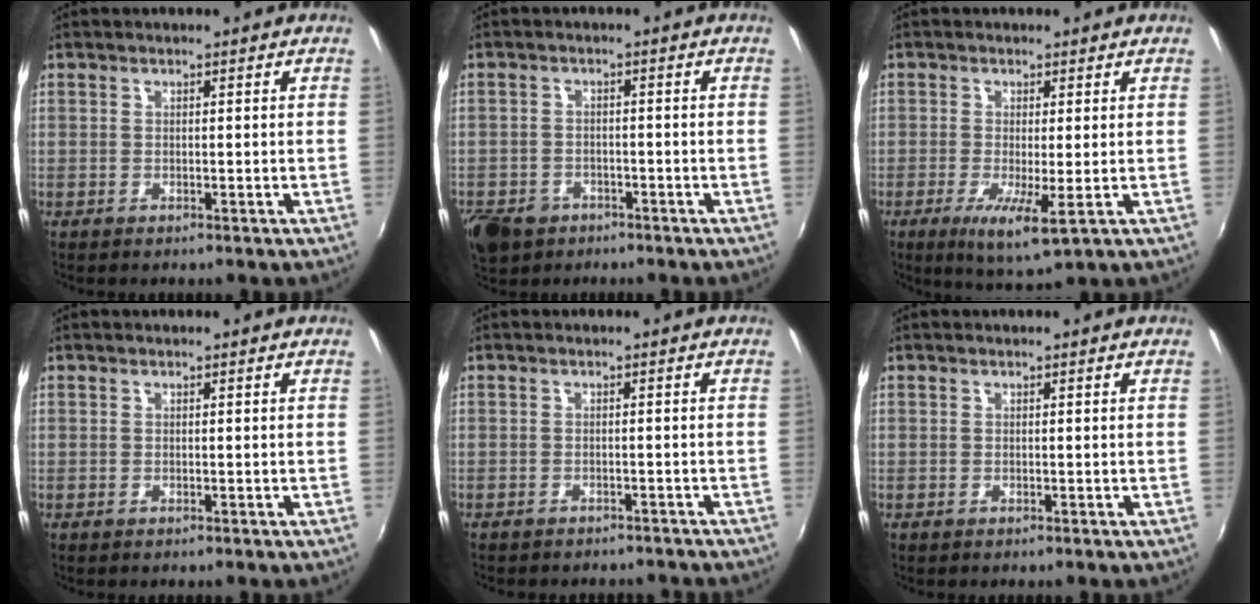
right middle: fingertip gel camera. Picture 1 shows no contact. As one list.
[{"total": 9.1, "force": [-5.2, 6.4, 3.8], "torque": [-0.112, -0.011, -0.084]}, {"total": 6.0, "force": [-1.6, 1.0, 5.7], "torque": [-0.113, -0.022, -0.027]}, {"total": 0.0}, {"total": 6.5, "force": [-5.8, 2.0, 1.9], "torque": [-0.046, -0.012, -0.075]}, {"total": 0.0}]